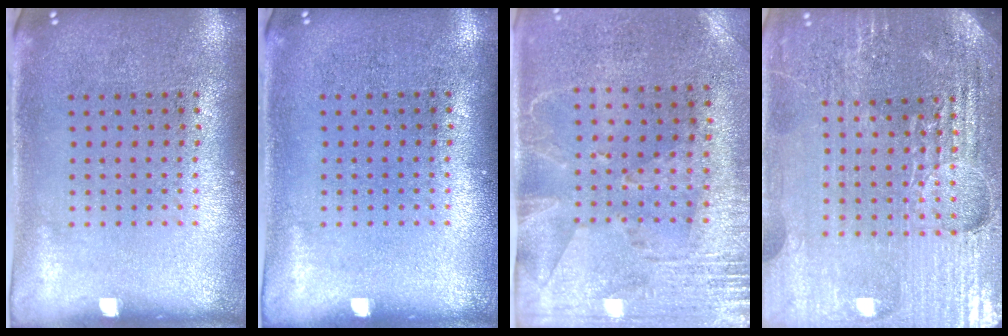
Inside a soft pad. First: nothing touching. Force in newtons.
{"total": 0.0}
{"total": 2.7, "press": 2.3, "slide": 1.5}
{"total": 5.3, "press": 4.8, "slide": 2.2}